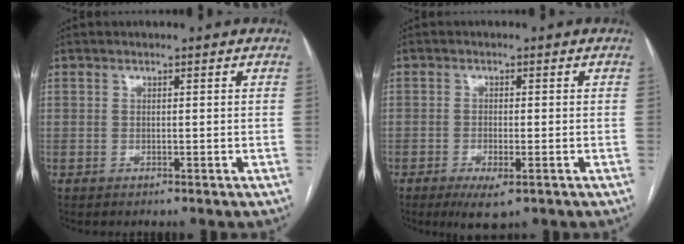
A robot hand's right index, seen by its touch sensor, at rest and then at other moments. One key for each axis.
{"total": 4.5, "fx": -2.4, "fy": 1.2, "fz": 3.6, "tx": -0.064, "ty": -0.008, "tz": -0.033}